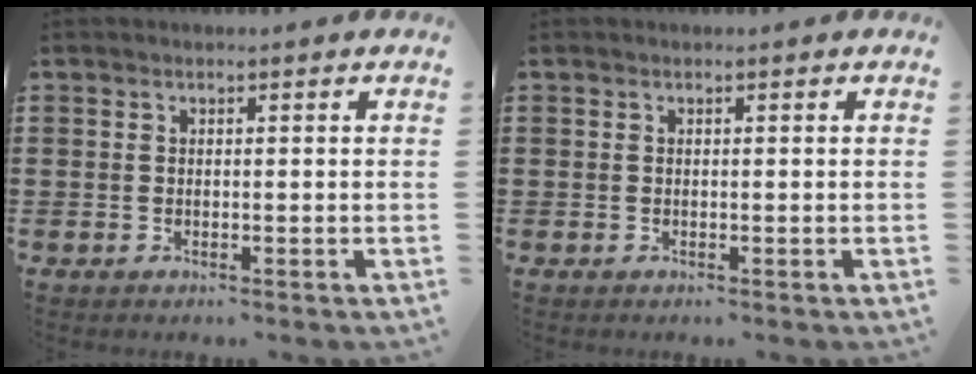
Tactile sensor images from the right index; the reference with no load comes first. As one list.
[{"total": 0.0}]